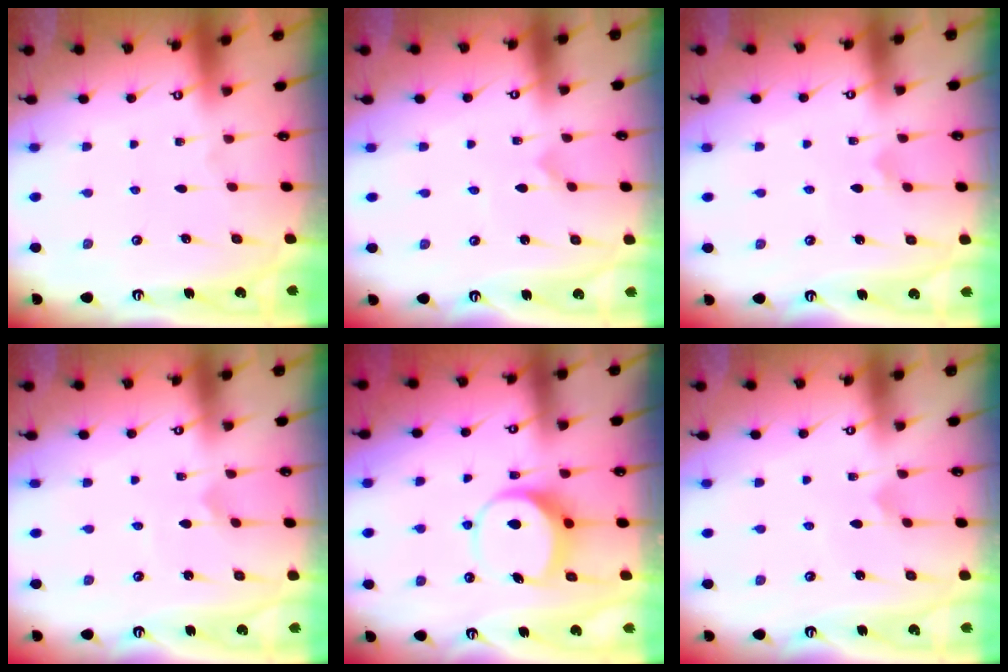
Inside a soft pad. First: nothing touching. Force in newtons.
{"total": 0.0}
{"total": 2.9, "press": 2.9, "slide": 0.1}
{"total": 1.8, "press": 1.8, "slide": 0.2}
{"total": 7.2, "press": 7.1, "slide": 0.6}
{"total": 2.9, "press": 2.9, "slide": 0.2}